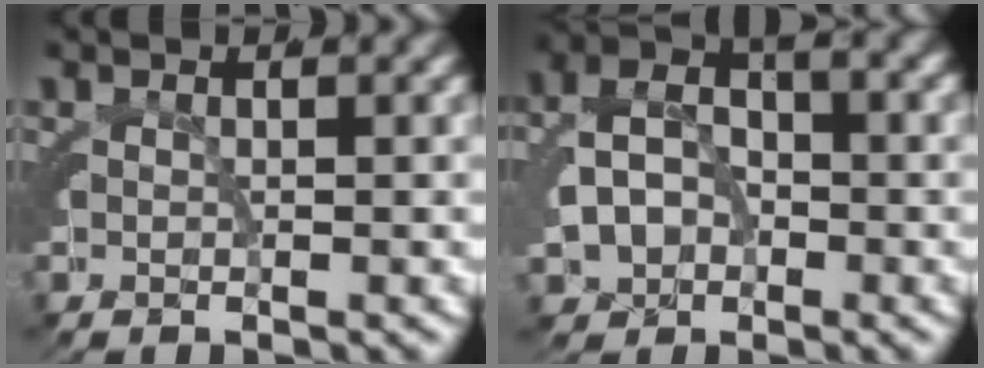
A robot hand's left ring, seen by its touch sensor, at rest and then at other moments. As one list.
[{"total": 7.3, "force": [-0.6, 6.5, 3.4], "torque": [-0.067, -0.004, -0.019]}]